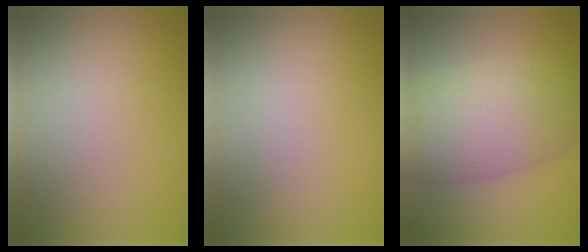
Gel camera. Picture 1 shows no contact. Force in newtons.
{"total": 0.0}
{"total": 8.7, "press": 8.7, "slide": 0.1}